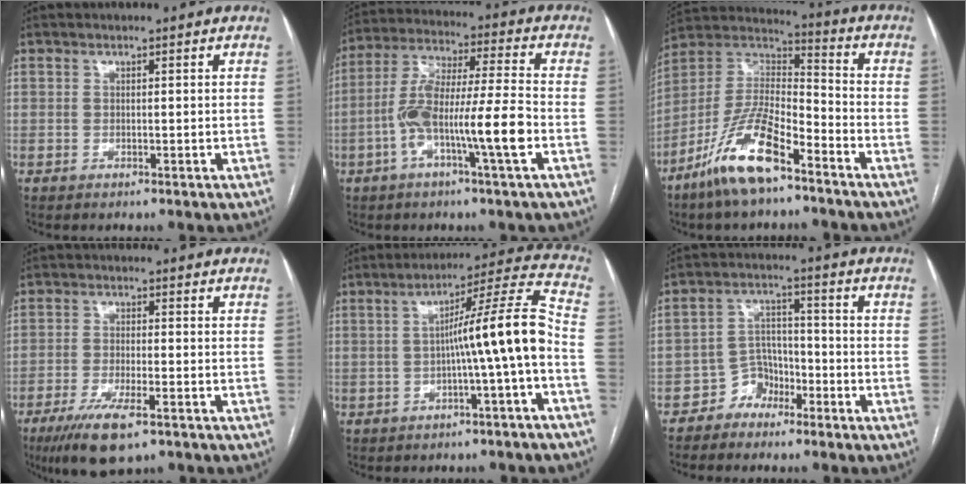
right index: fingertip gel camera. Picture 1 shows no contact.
{"total": 12.7, "force": [-4.1, 0.6, 12.0], "torque": [-0.236, 0.012, -0.079]}
{"total": 15.1, "force": [-9.4, 4.0, 11.0], "torque": [-0.228, 0.002, -0.179]}
{"total": 8.7, "force": [-5.4, 1.8, 6.5], "torque": [-0.121, -0.020, -0.090]}
{"total": 11.3, "force": [-2.2, -1.1, 11.0], "torque": [-0.161, 0.028, -0.037]}
{"total": 4.8, "force": [-3.4, 3.3, 0.7], "torque": [-0.003, 0.015, -0.061]}